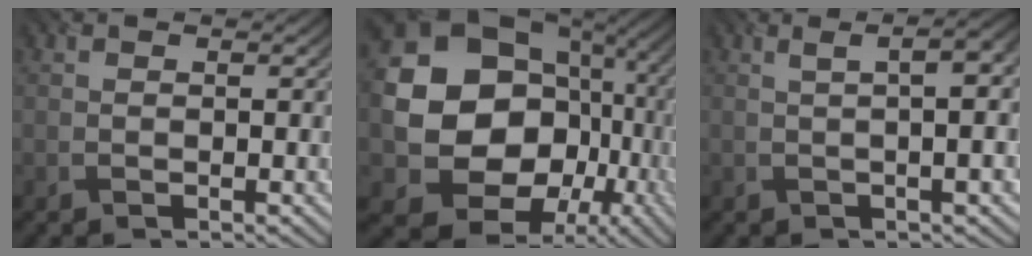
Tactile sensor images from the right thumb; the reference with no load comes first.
{"total": 21.8, "force": [0.2, 19.1, 10.5], "torque": [-0.216, -0.043, 0.012]}
{"total": 7.4, "force": [1.0, 2.1, 7.1], "torque": [-0.070, 0.029, 0.006]}